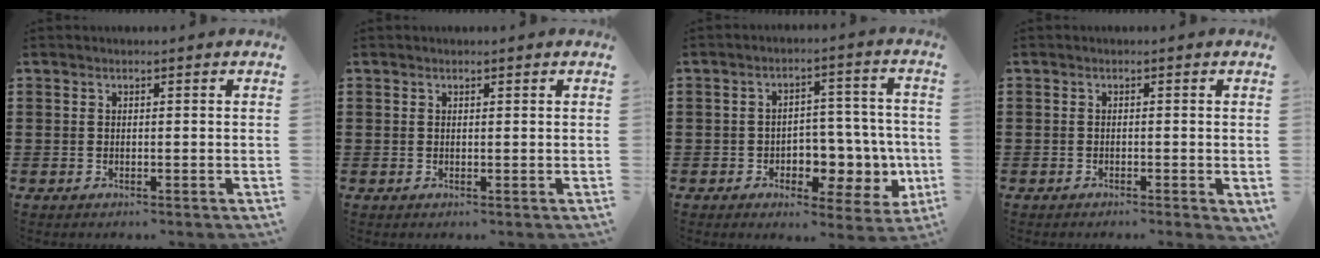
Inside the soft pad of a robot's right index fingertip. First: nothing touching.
{"total": 0.0}
{"total": 6.4, "force": [-1.5, 5.1, 3.6], "torque": [-0.048, 0.008, -0.028]}
{"total": 0.6, "force": [-0.6, 0.1, 0.1], "torque": [-0.005, -0.005, -0.012]}